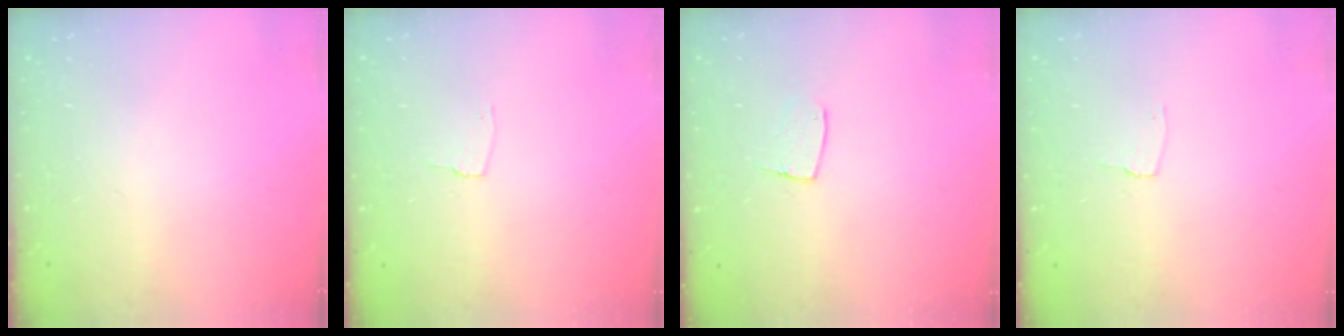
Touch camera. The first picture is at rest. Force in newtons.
{"total": 2.7, "press": 2.7, "slide": 0.3}
{"total": 6.5, "press": 6.5, "slide": 0.4}
{"total": 2.7, "press": 2.7, "slide": 0.3}